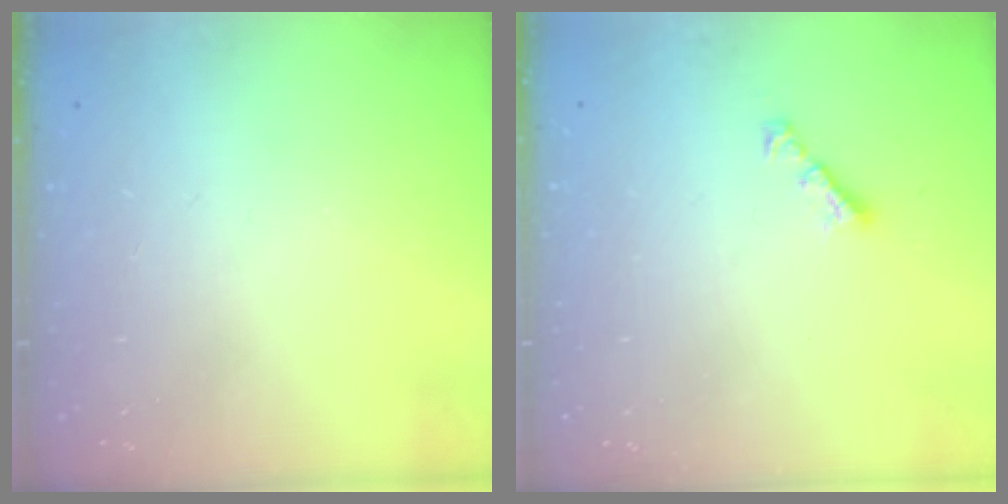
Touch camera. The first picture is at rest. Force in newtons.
{"total": 2.8, "press": 2.8, "slide": 0.7}